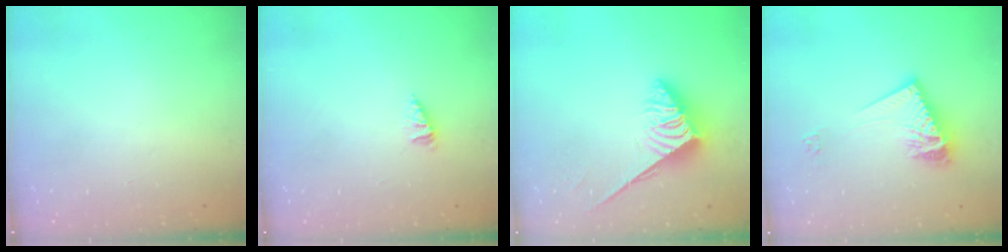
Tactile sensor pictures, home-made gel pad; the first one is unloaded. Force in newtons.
{"total": 1.4, "press": 1.4, "slide": 0.2}
{"total": 3.7, "press": 3.6, "slide": 0.6}
{"total": 13.7, "press": 13.6, "slide": 1.3}